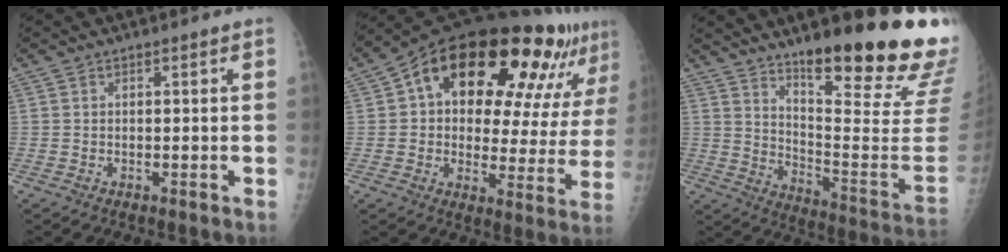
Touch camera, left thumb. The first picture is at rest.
{"total": 27.8, "force": [14.1, 12.3, 20.5], "torque": [-0.257, 0.012, 0.205]}
{"total": 26.2, "force": [17.8, 4.2, 18.9], "torque": [-0.226, -0.111, 0.259]}